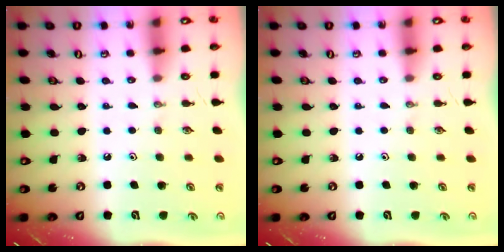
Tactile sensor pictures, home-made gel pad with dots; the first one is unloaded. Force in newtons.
{"total": 0.0}